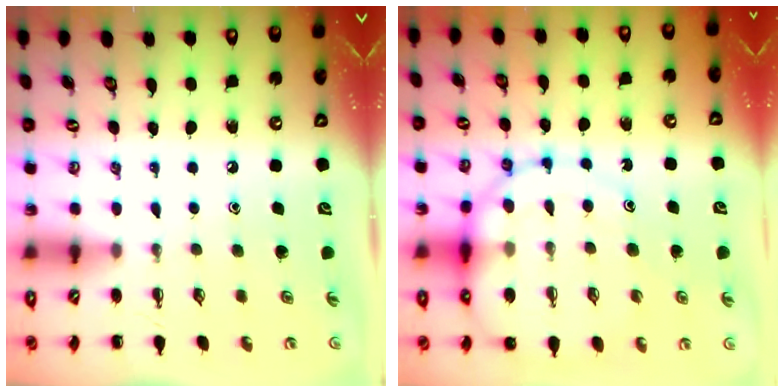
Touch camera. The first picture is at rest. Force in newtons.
{"total": 13.9, "press": 13.6, "slide": 3.1}